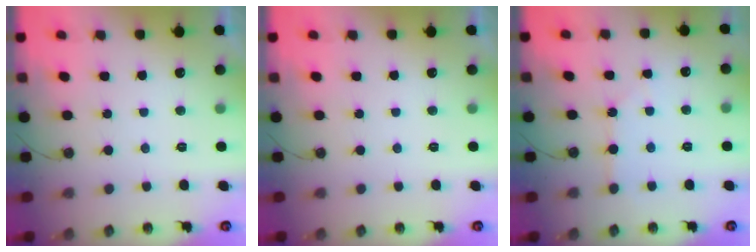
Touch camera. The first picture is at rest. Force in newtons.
{"total": 0.0}
{"total": 3.0, "press": 3.0, "slide": 0.3}